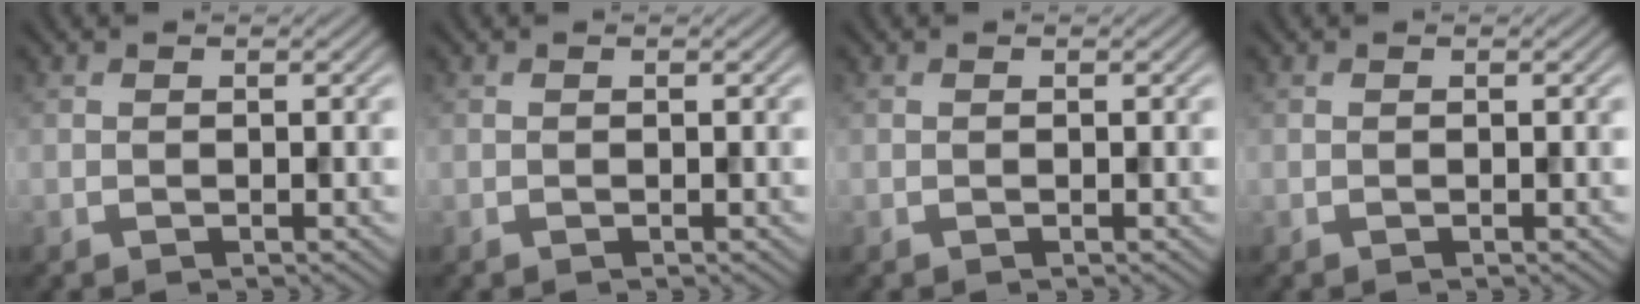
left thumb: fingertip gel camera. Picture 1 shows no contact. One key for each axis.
{"total": 0.0}
{"total": 0.0}
{"total": 0.0}